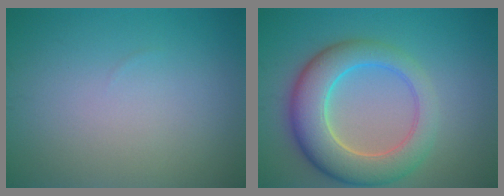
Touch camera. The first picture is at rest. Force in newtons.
{"total": 7.7, "press": 7.7, "slide": 0.5}